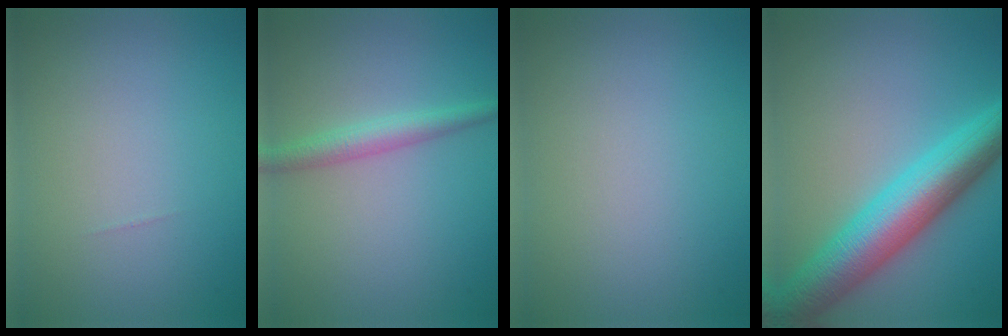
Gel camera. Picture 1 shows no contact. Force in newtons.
{"total": 2.4, "press": 2.4, "slide": 0.0}
{"total": 0.0}
{"total": 8.7, "press": 8.7, "slide": 0.1}